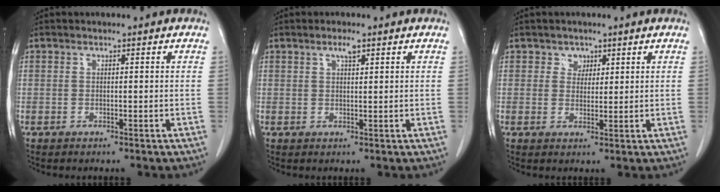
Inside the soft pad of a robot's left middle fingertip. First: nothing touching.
{"total": 1.7, "force": [1.1, 0.3, 1.3], "torque": [-0.026, 0.001, 0.020]}
{"total": 2.2, "force": [1.3, 1.7, 0.4], "torque": [-0.002, -0.003, 0.019]}